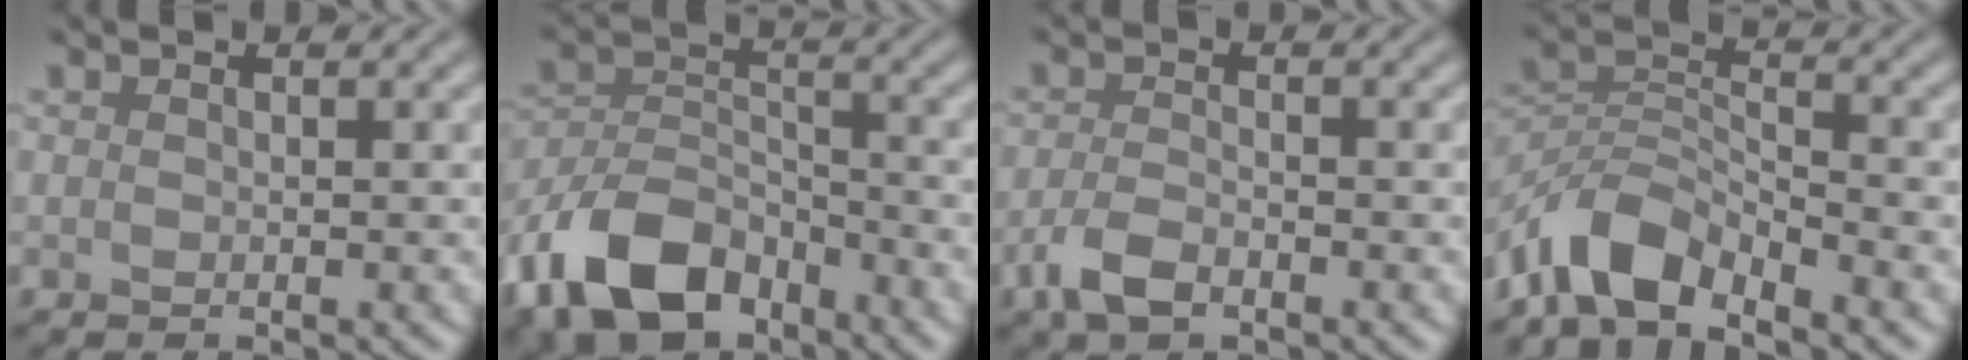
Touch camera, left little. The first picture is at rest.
{"total": 9.6, "force": [-6.3, 5.3, 4.9], "torque": [-0.094, -0.003, -0.130]}
{"total": 2.9, "force": [-1.7, 1.3, 1.9], "torque": [-0.044, -0.003, -0.040]}
{"total": 5.4, "force": [-4.6, 1.8, 2.3], "torque": [-0.038, 0.002, -0.098]}